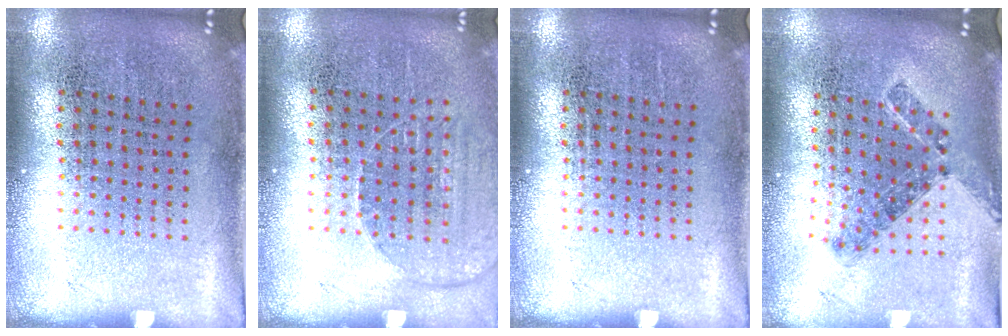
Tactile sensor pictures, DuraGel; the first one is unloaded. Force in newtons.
{"total": 1.4, "press": 1.3, "slide": 0.3}
{"total": 0.0}
{"total": 0.7, "press": 0.7, "slide": 0.2}